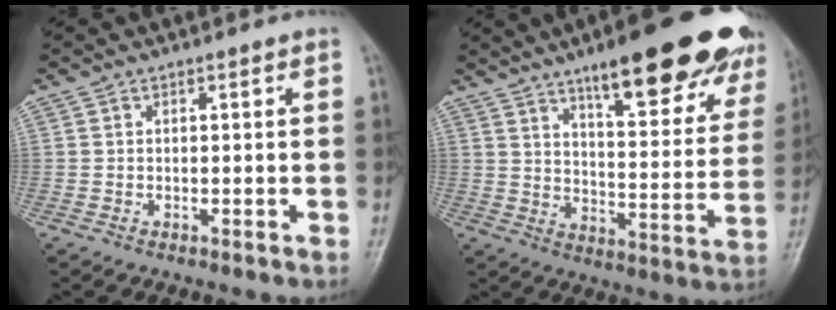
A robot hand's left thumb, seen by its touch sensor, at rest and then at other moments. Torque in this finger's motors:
{"motor_torque": [1.77, 0.52, 1.85, -0.92, 0.26]}